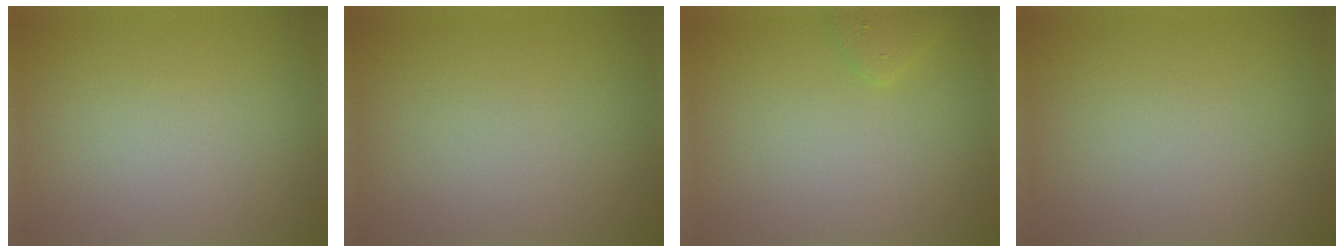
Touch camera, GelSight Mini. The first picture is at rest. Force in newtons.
{"total": 0.0}
{"total": 1.2, "press": 1.2, "slide": 0.1}
{"total": 0.0}